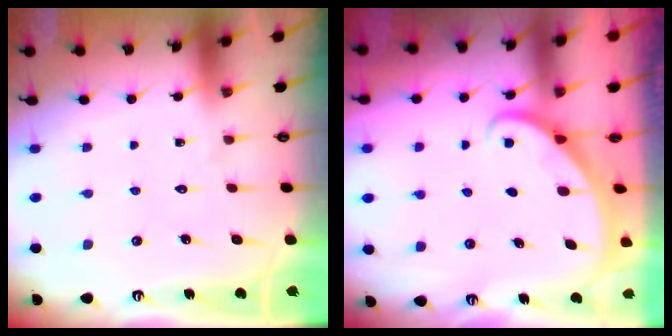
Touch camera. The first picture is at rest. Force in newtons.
{"total": 2.0, "press": 2.0, "slide": 0.1}